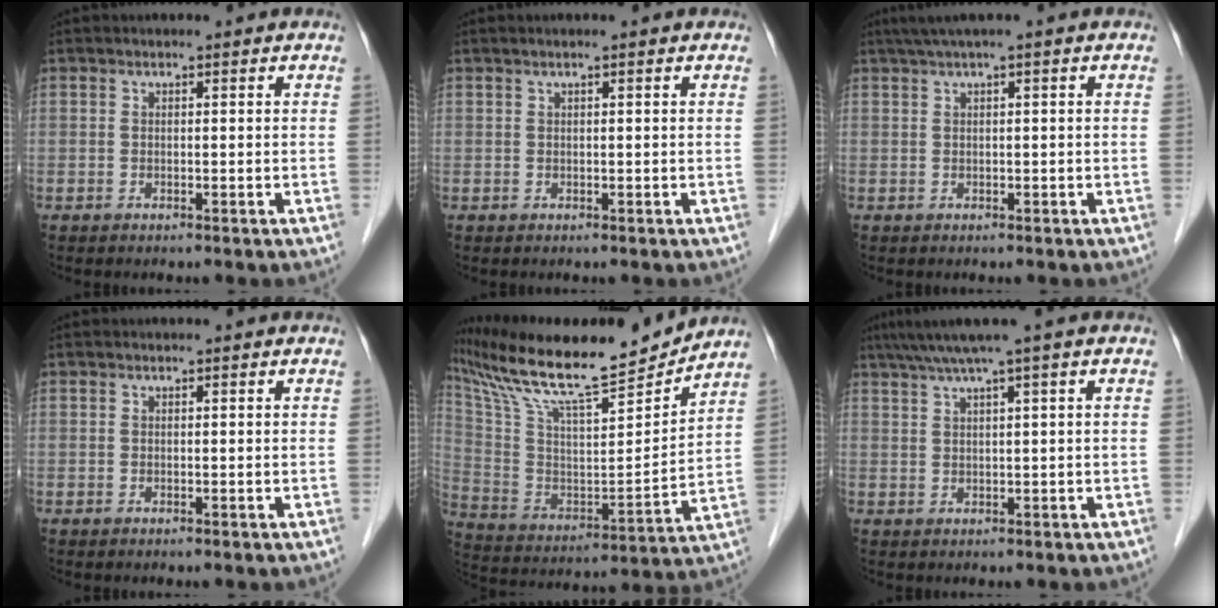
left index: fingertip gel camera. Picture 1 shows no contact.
{"total": 1.6, "force": [1.2, -0.1, 1.1], "torque": [-0.018, 0.017, 0.020]}
{"total": 2.4, "force": [1.3, -0.4, 2.0], "torque": [-0.048, 0.019, 0.032]}
{"total": 0.0}
{"total": 21.9, "force": [19.3, 1.6, 10.2], "torque": [-0.195, -0.007, 0.327]}
{"total": 4.7, "force": [3.1, -1.1, 3.4], "torque": [-0.066, 0.023, 0.060]}